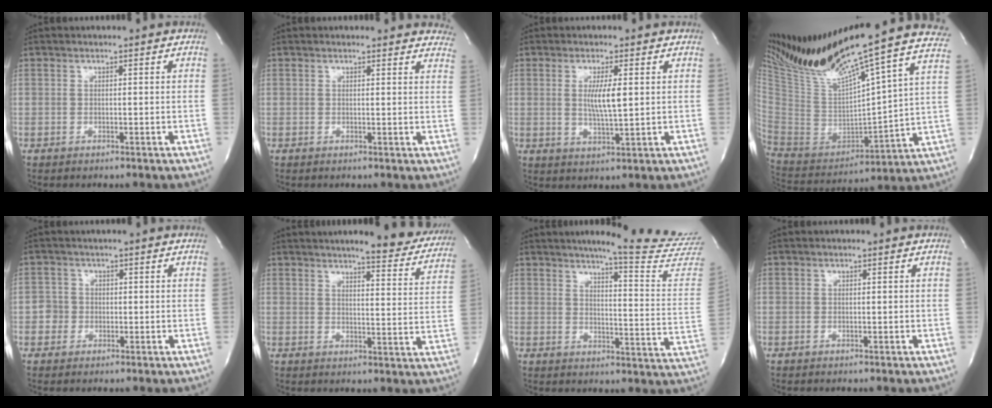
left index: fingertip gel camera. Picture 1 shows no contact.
{"total": 11.0, "force": [10.5, 2.7, 1.8], "torque": [0.012, -0.032, 0.082]}
{"total": 4.7, "force": [0.5, 0.3, 4.7], "torque": [-0.089, -0.015, 0.012]}
{"total": 32.0, "force": [26.9, -0.1, 17.4], "torque": [-0.304, -0.078, 0.411]}
{"total": 2.1, "force": [-0.6, 2.0, 0.0], "torque": [0.008, 0.003, -0.014]}
{"total": 13.9, "force": [12.5, 1.9, 5.6], "torque": [-0.055, -0.039, 0.132]}
{"total": 18.8, "force": [17.5, -1.6, 6.9], "torque": [-0.096, -0.128, 0.195]}
{"total": 0.0}